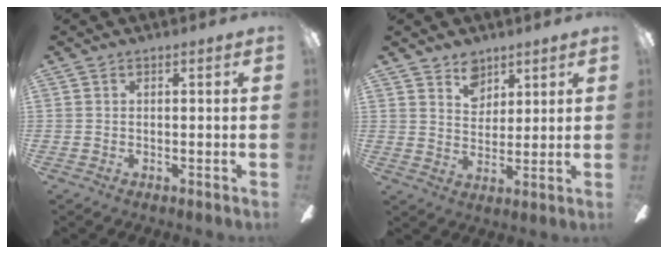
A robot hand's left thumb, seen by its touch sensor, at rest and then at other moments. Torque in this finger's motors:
{"motor_torque": [0.08, 0.08, -0.51, 0.26, 0.00]}